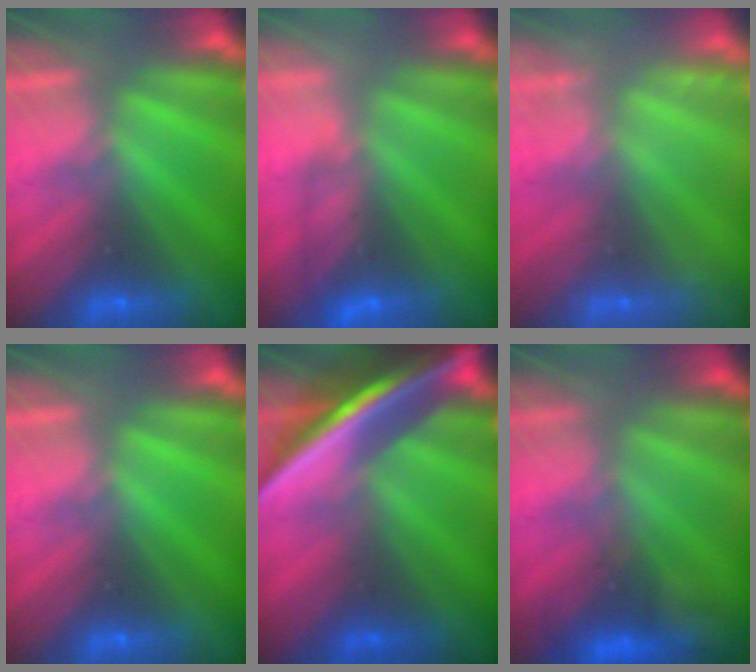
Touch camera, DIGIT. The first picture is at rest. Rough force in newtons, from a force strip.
{"total": 4.6}
{"total": 2.2}
{"total": 0.0}
{"total": 7.6}
{"total": 4.8}